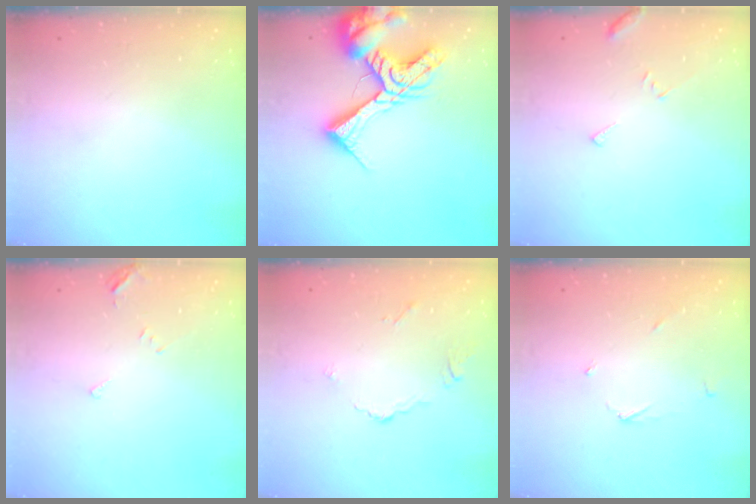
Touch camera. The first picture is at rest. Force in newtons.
{"total": 17.2, "press": 17.1, "slide": 1.9}
{"total": 4.3, "press": 4.2, "slide": 0.4}
{"total": 5.1, "press": 5.1, "slide": 0.5}
{"total": 3.0, "press": 2.9, "slide": 0.8}
{"total": 2.5, "press": 2.5, "slide": 0.2}